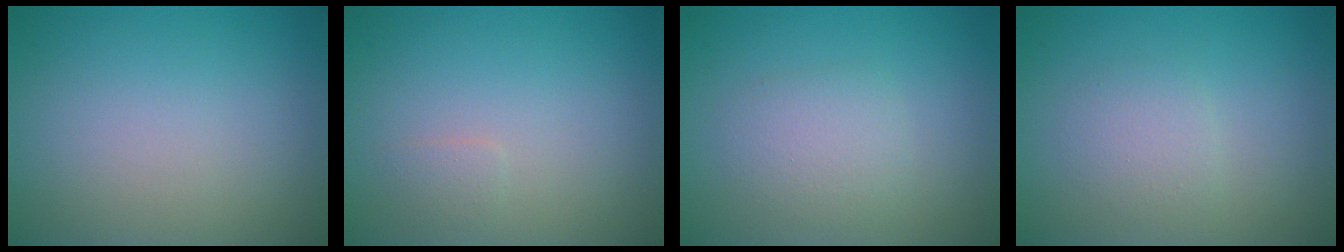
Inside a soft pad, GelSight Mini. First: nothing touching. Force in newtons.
{"total": 0.7, "press": 0.7, "slide": 0.1}
{"total": 2.4, "press": 2.4, "slide": 0.2}
{"total": 1.7, "press": 1.7, "slide": 0.1}